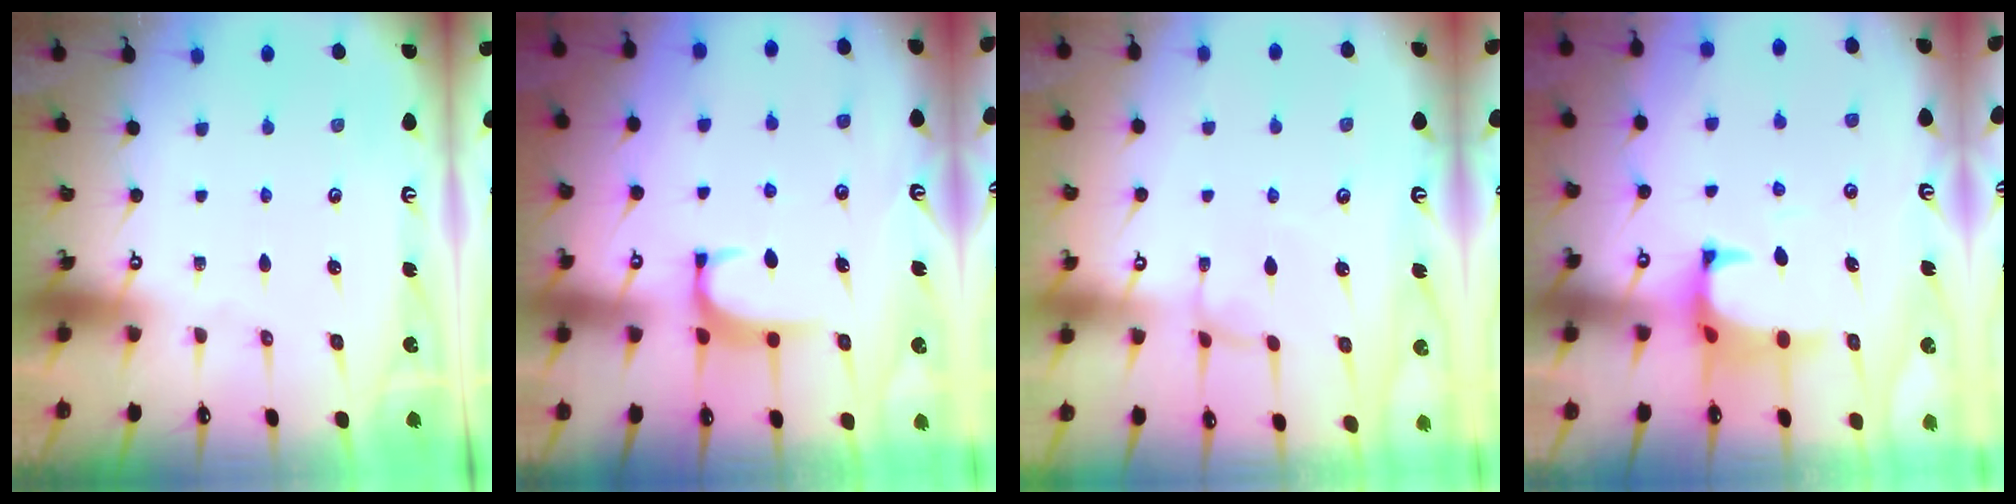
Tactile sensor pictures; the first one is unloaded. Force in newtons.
{"total": 1.6, "press": 1.6, "slide": 0.5}
{"total": 0.7, "press": 0.5, "slide": 0.5}
{"total": 1.3, "press": 0.8, "slide": 1.0}